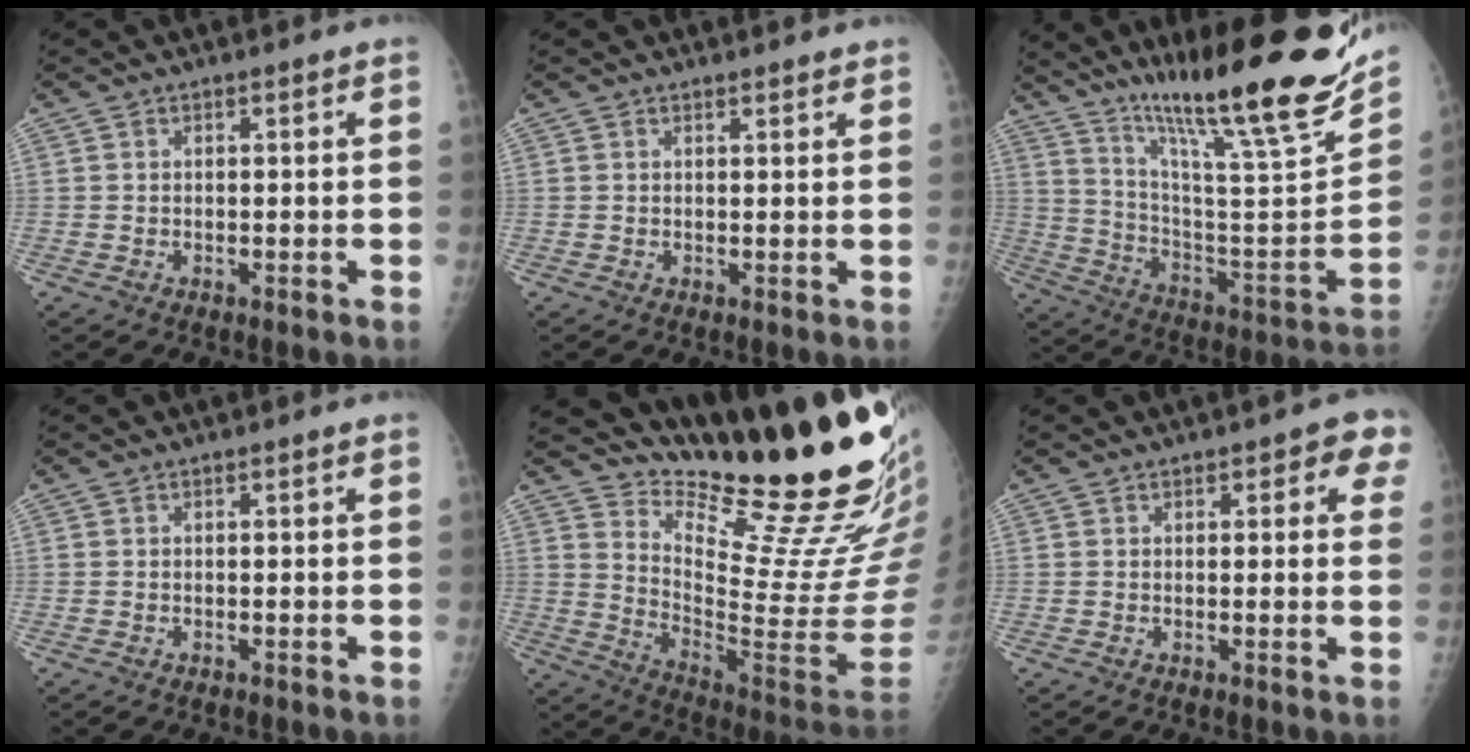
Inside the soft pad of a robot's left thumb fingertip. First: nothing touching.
{"total": 1.6, "force": [1.5, 0.4, 0.5], "torque": [0.001, -0.005, 0.019]}
{"total": 29.4, "force": [20.6, 3.7, 20.6], "torque": [-0.306, -0.095, 0.328]}
{"total": 0.0}
{"total": 25.8, "force": [20.8, 4.0, 14.8], "torque": [-0.192, -0.179, 0.303]}
{"total": 4.7, "force": [2.3, 2.4, 3.4], "torque": [-0.004, -0.003, 0.018]}